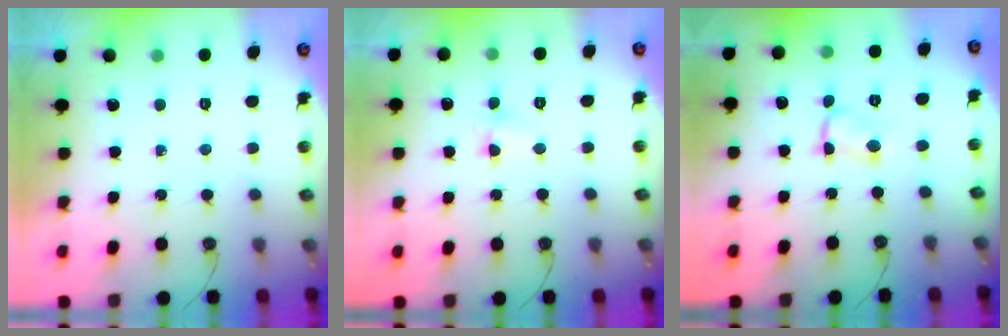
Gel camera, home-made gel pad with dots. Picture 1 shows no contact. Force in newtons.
{"total": 2.9, "press": 2.7, "slide": 1.0}
{"total": 1.4, "press": 1.4, "slide": 0.1}